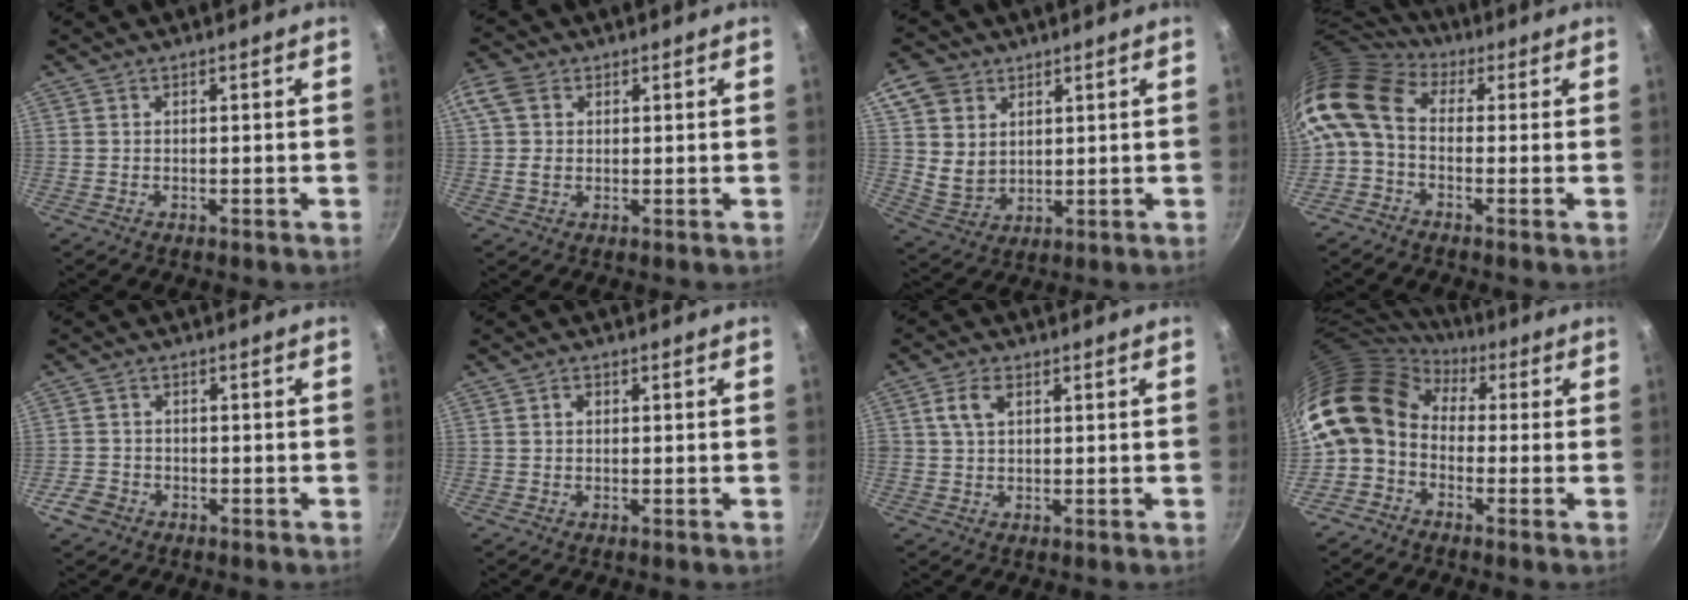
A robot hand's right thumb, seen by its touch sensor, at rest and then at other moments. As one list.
[{"total": 5.8, "force": [1.1, 4.4, 3.5], "torque": [-0.066, 0.003, 0.010]}, {"total": 9.1, "force": [3.3, 7.4, 4.0], "torque": [-0.044, -0.018, 0.070]}, {"total": 10.8, "force": [-0.1, 7.4, 7.9], "torque": [-0.153, 0.025, -0.024]}, {"total": 4.0, "force": [-2.3, 2.9, 1.4], "torque": [-0.025, 0.024, -0.040]}, {"total": 1.1, "force": [0.2, 0.9, 0.6], "torque": [-0.008, 0.004, 0.002]}, {"total": 4.2, "force": [1.3, 2.5, 3.1], "torque": [-0.052, 0.007, 0.023]}, {"total": 13.5, "force": [0.9, 10.1, 8.9], "torque": [-0.156, 0.027, -0.010]}]